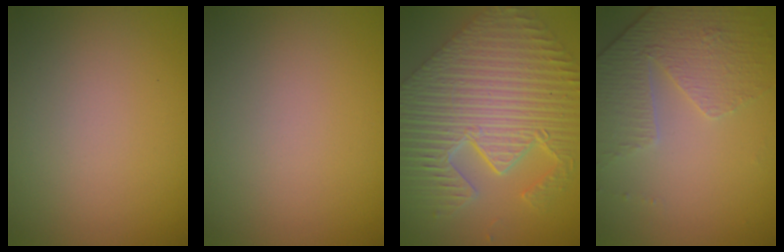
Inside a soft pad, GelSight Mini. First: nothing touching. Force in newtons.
{"total": 0.0}
{"total": 11.3, "press": 7.9, "slide": 8.1}
{"total": 4.7, "press": 3.2, "slide": 3.4}